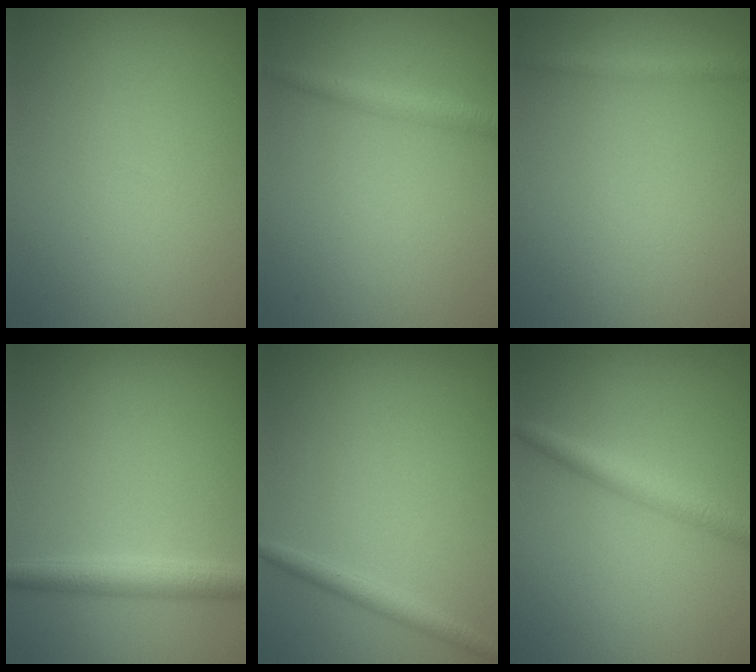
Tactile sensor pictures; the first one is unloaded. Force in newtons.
{"total": 1.9, "press": 1.9, "slide": 0.0}
{"total": 1.5, "press": 1.5, "slide": 0.0}
{"total": 2.8, "press": 2.8, "slide": 0.1}
{"total": 1.6, "press": 1.6, "slide": 0.1}
{"total": 2.7, "press": 2.7, "slide": 0.1}